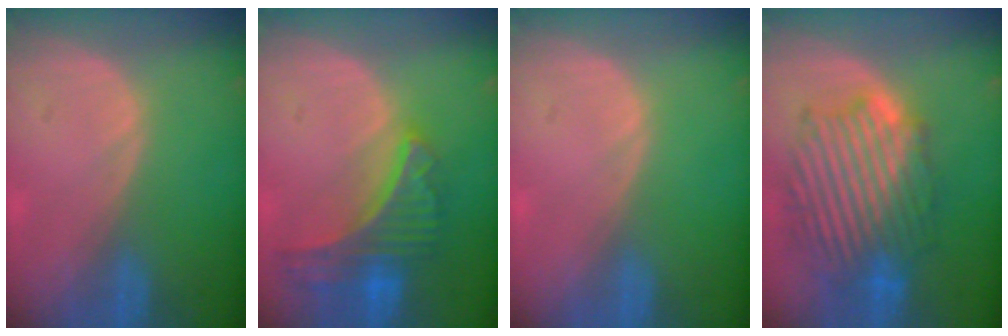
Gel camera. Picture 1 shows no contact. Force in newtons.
{"total": 9.0, "press": 7.9, "slide": 4.4}
{"total": 0.0}
{"total": 11.7, "press": 11.7, "slide": 0.8}